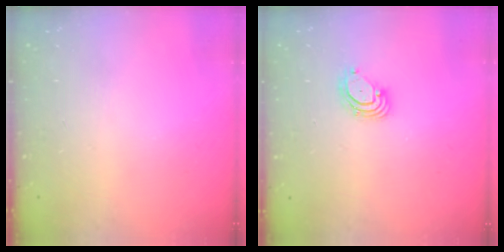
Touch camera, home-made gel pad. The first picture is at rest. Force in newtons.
{"total": 3.2, "press": 3.2, "slide": 0.3}